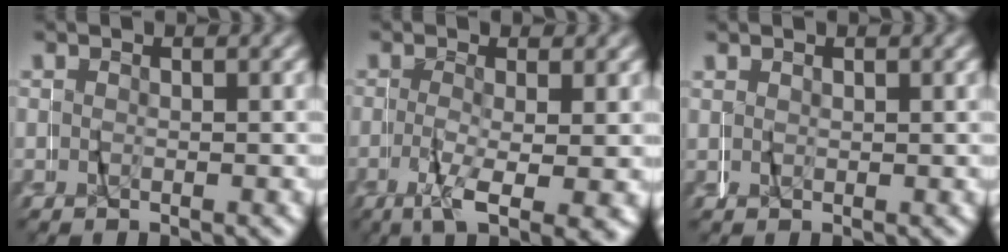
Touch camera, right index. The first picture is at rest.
{"total": 5.6, "force": [-2.4, 1.4, 4.9], "torque": [-0.084, -0.021, -0.024]}
{"total": 0.5, "force": [0.4, 0.2, -0.1], "torque": [0.001, -0.001, 0.010]}